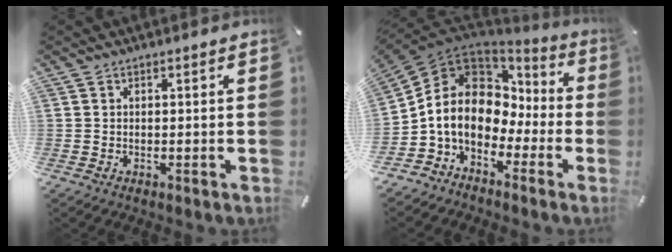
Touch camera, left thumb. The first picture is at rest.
{"total": 12.9, "force": [-0.4, 10.7, 7.1], "torque": [-0.162, -0.007, -0.012]}